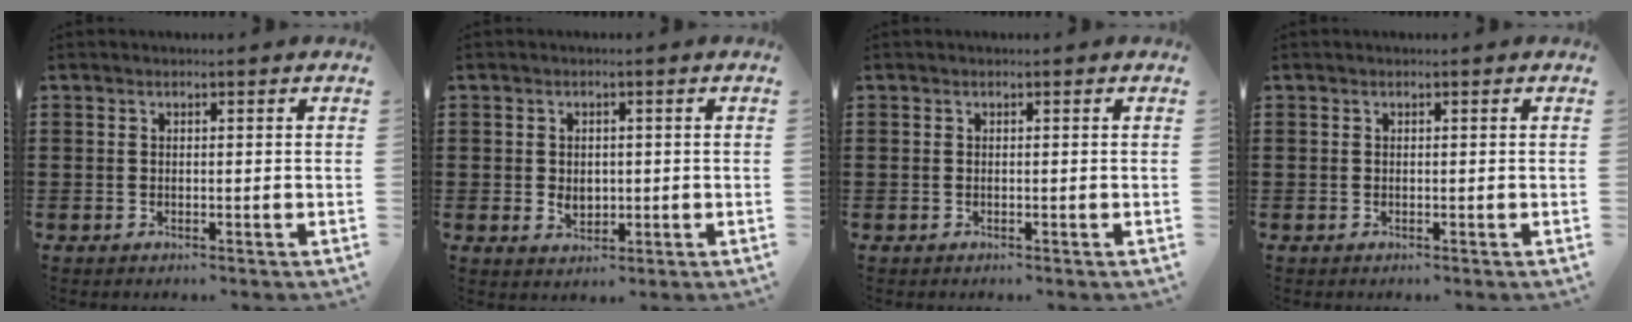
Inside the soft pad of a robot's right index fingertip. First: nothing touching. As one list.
[{"total": 2.5, "force": [-0.3, 1.8, 1.7], "torque": [-0.035, 0.005, -0.007]}, {"total": 0.0}, {"total": 0.0}]